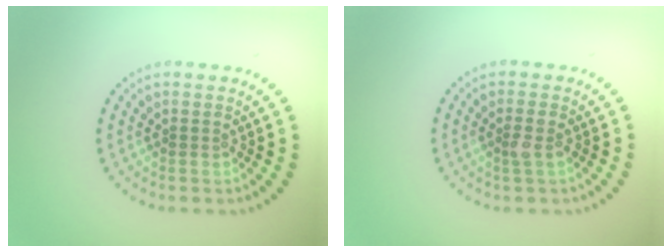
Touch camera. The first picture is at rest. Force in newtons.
{"total": 1.2, "press": 1.1, "slide": 0.4}